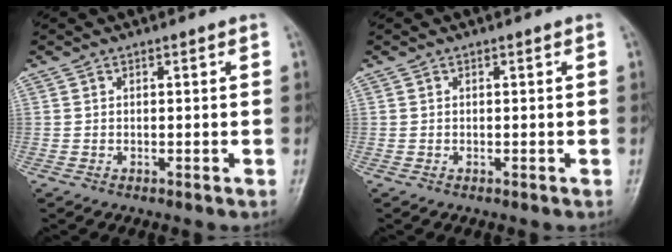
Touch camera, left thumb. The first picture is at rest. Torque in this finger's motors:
{"motor_torque": [-0.01, 0.02, -0.01, -0.02, 0.00]}